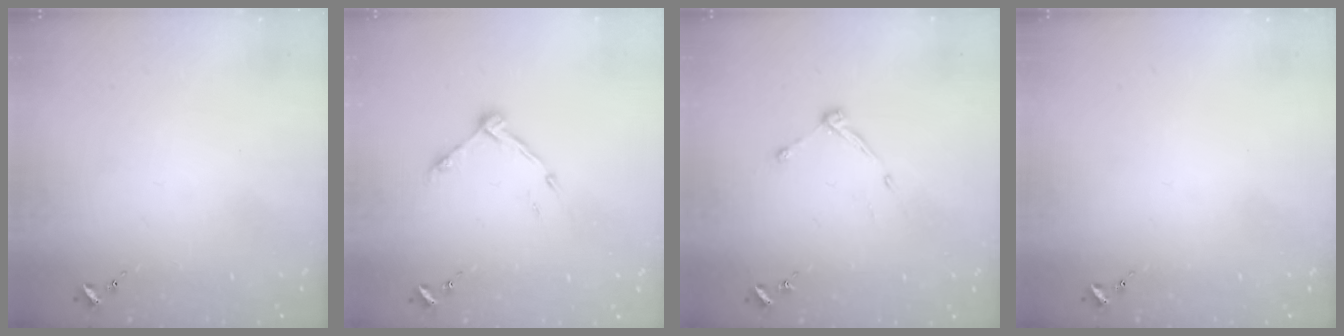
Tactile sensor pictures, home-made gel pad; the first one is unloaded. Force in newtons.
{"total": 8.7, "press": 8.7, "slide": 0.5}
{"total": 5.5, "press": 5.5, "slide": 0.7}
{"total": 0.0}